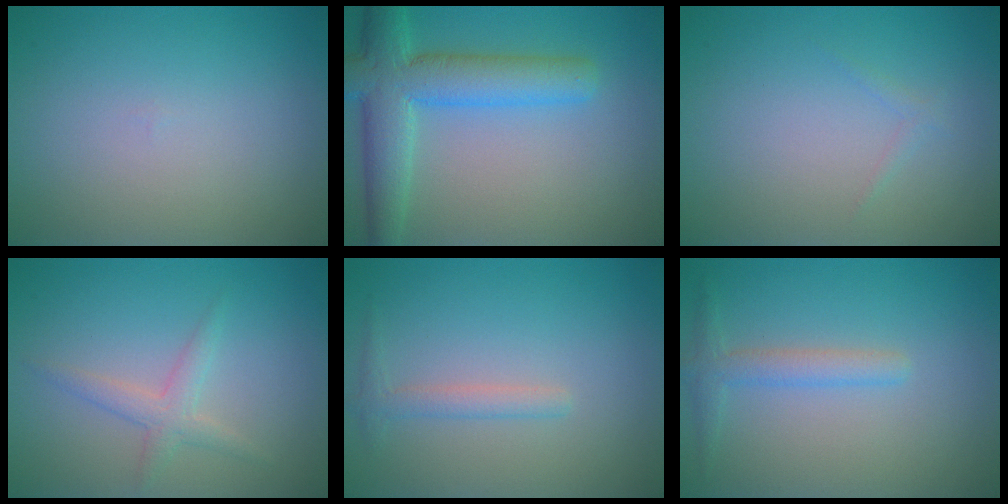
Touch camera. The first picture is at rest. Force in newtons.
{"total": 6.9, "press": 6.9, "slide": 0.2}
{"total": 0.6, "press": 0.6, "slide": 0.0}
{"total": 2.0, "press": 2.0, "slide": 0.1}
{"total": 1.4, "press": 1.4, "slide": 0.1}
{"total": 2.0, "press": 2.0, "slide": 0.1}